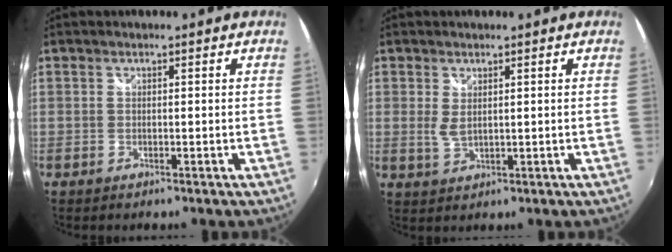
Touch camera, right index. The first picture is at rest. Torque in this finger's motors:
{"motor_torque": [0.51, 0.34, 0.07, 0.04]}